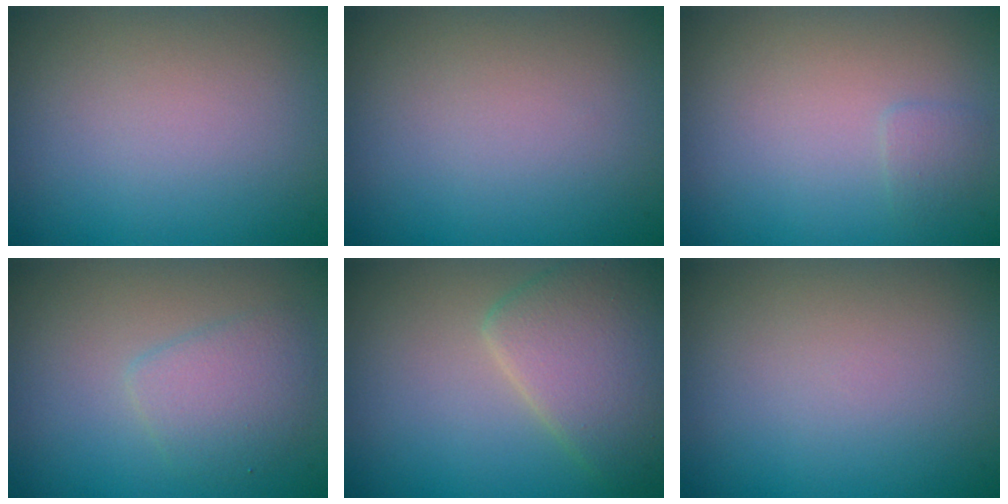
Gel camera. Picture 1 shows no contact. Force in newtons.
{"total": 0.0}
{"total": 0.8, "press": 0.8, "slide": 0.1}
{"total": 2.7, "press": 2.7, "slide": 0.2}
{"total": 5.3, "press": 5.3, "slide": 0.2}
{"total": 0.0}